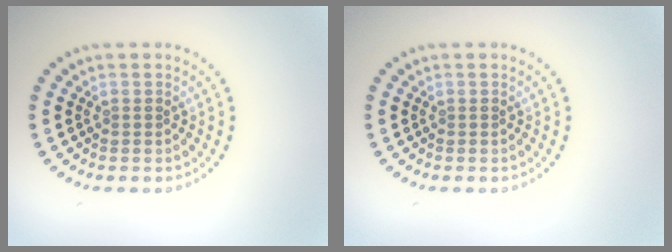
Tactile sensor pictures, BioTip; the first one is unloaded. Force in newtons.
{"total": 0.0}